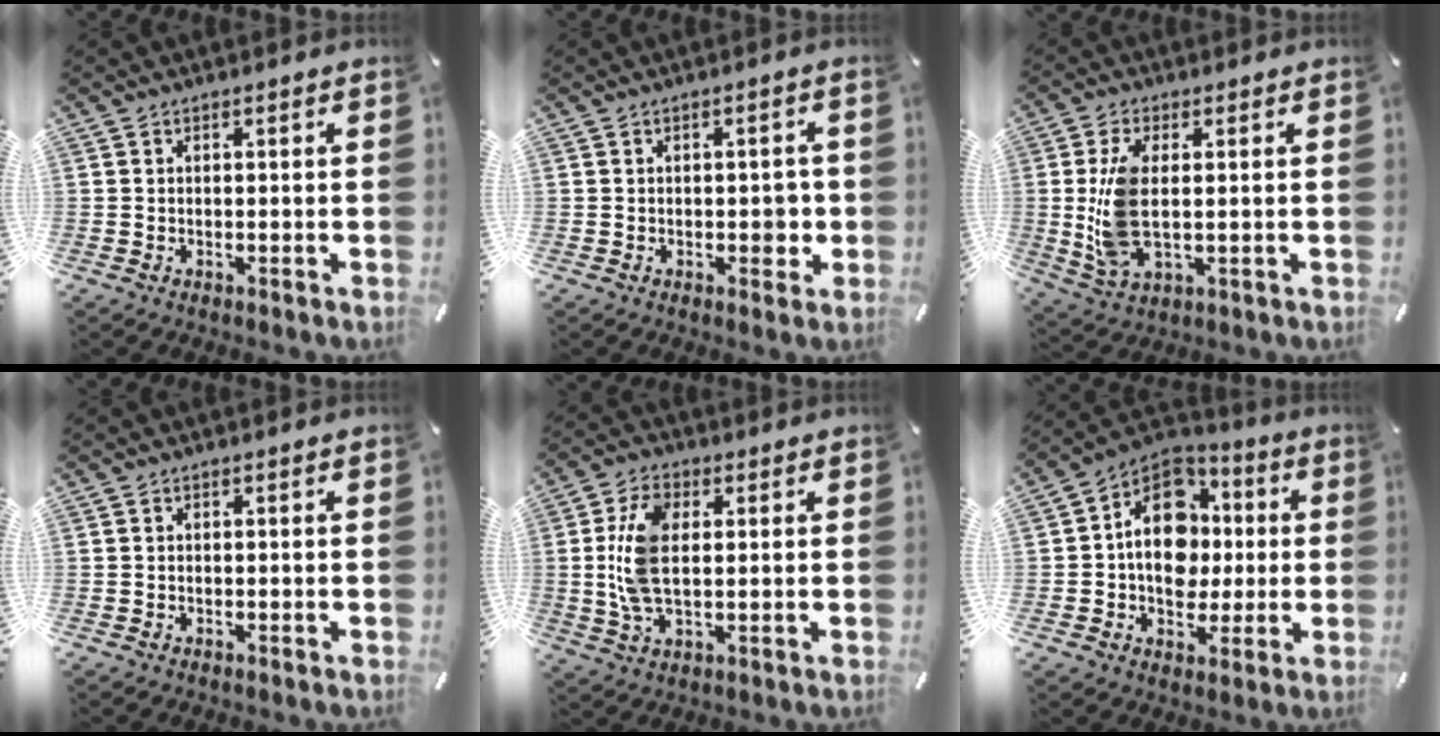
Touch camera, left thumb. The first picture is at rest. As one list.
[{"total": 3.7, "force": [-0.4, 2.2, 2.9], "torque": [-0.025, -0.005, -0.011]}, {"total": 10.7, "force": [0.8, 5.1, 9.3], "torque": [-0.214, -0.015, 0.016]}, {"total": 0.0}, {"total": 10.9, "force": [1.3, 6.1, 8.9], "torque": [-0.205, 0.002, 0.020]}, {"total": 15.4, "force": [0.0, 12.6, 8.9], "torque": [-0.152, 0.006, 0.004]}]